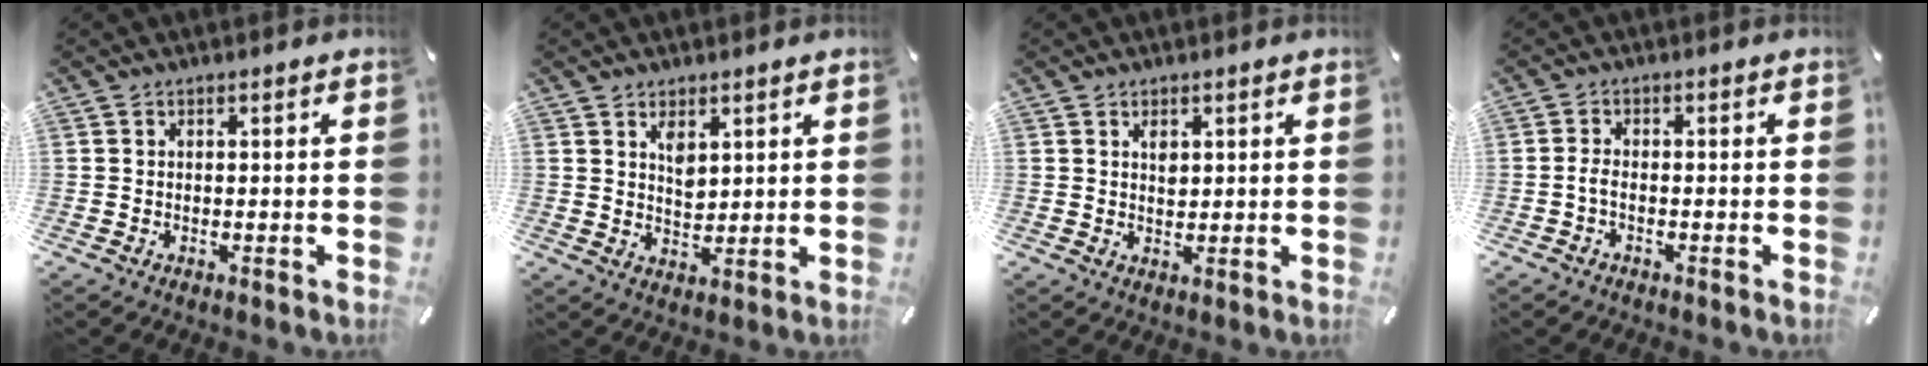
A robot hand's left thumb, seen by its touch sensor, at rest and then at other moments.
{"total": 4.1, "force": [2.5, 2.5, 2.2], "torque": [-0.034, -0.013, 0.042]}
{"total": 2.0, "force": [0.9, 1.3, 1.2], "torque": [-0.019, -0.004, 0.015]}
{"total": 2.1, "force": [-1.0, 0.8, 1.7], "torque": [-0.044, -0.001, -0.023]}